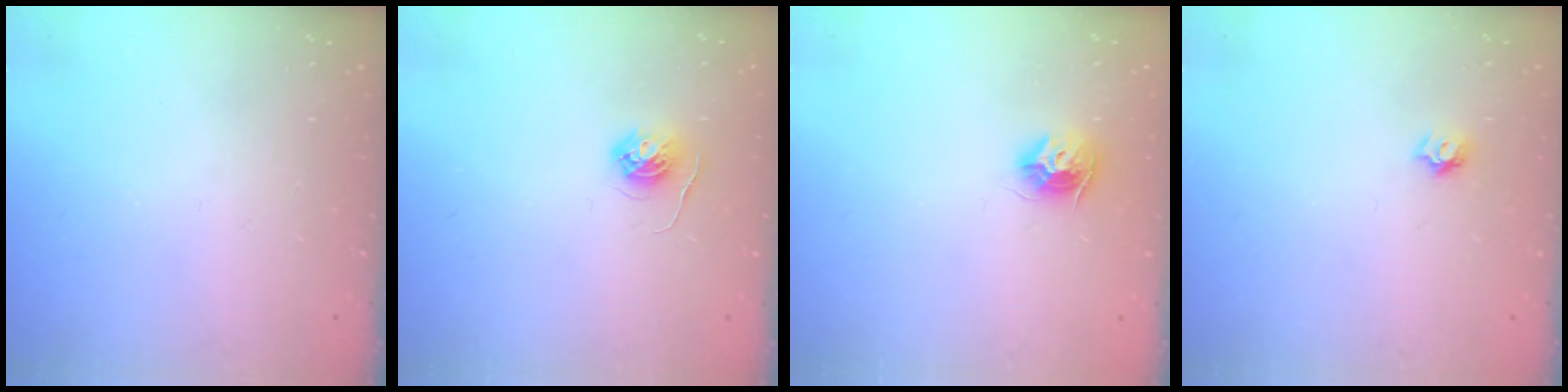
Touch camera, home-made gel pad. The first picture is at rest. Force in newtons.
{"total": 4.8, "press": 4.7, "slide": 0.5}
{"total": 8.8, "press": 8.8, "slide": 0.4}
{"total": 4.2, "press": 4.2, "slide": 0.4}